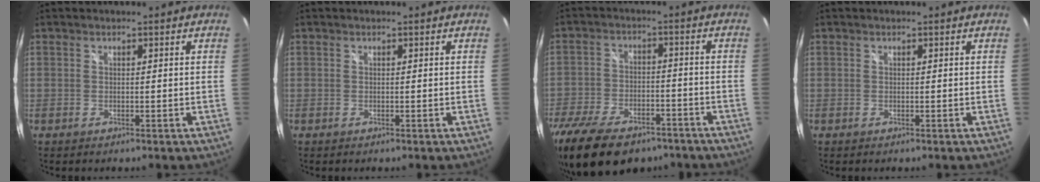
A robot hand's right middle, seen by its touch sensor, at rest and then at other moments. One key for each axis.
{"total": 0.0}
{"total": 19.6, "fx": -14.0, "fy": 9.3, "fz": 10.1, "tx": -0.229, "ty": -0.033, "tz": -0.226}
{"total": 0.0}